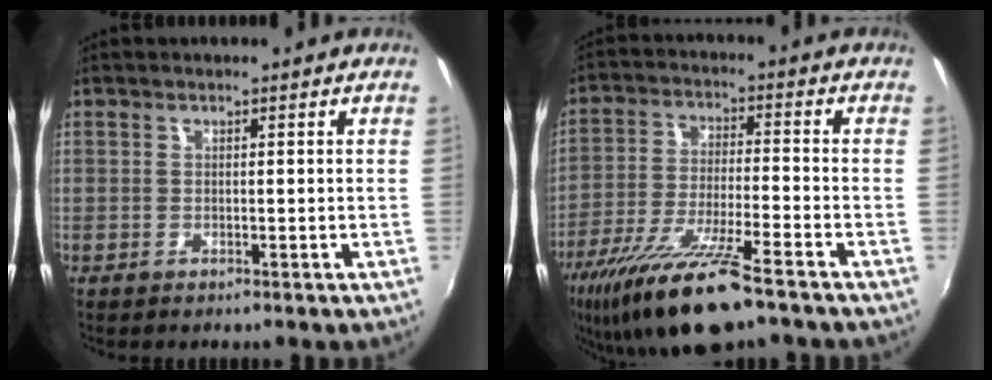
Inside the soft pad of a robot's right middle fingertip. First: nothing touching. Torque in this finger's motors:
{"motor_torque": [1.08, -1.06, 0.40, 0.21]}